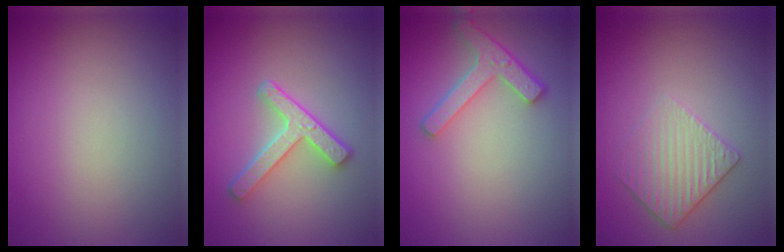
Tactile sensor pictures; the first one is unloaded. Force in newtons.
{"total": 3.7, "press": 3.2, "slide": 2.0}
{"total": 3.7, "press": 3.0, "slide": 2.1}
{"total": 3.3, "press": 2.8, "slide": 1.8}